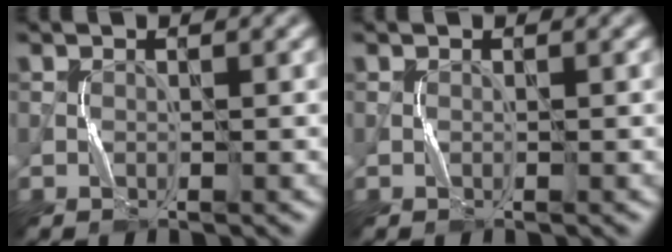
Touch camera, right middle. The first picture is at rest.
{"total": 0.0}